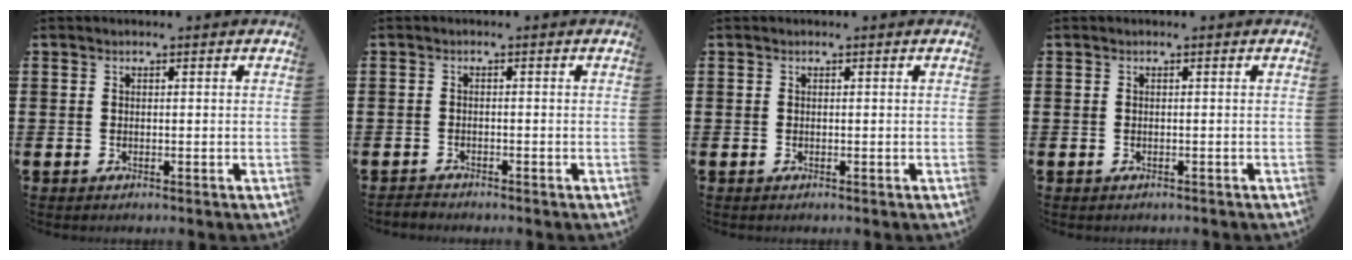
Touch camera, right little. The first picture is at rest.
{"total": 0.9, "force": [-0.9, 0.1, 0.0], "torque": [-0.001, 0.000, -0.018]}
{"total": 0.0}
{"total": 0.0}